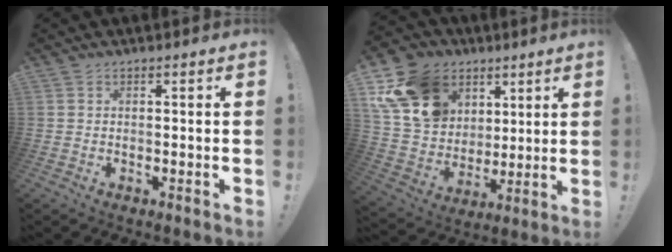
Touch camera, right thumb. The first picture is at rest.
{"total": 19.6, "force": [9.2, 15.2, 8.1], "torque": [-0.150, -0.033, 0.200]}